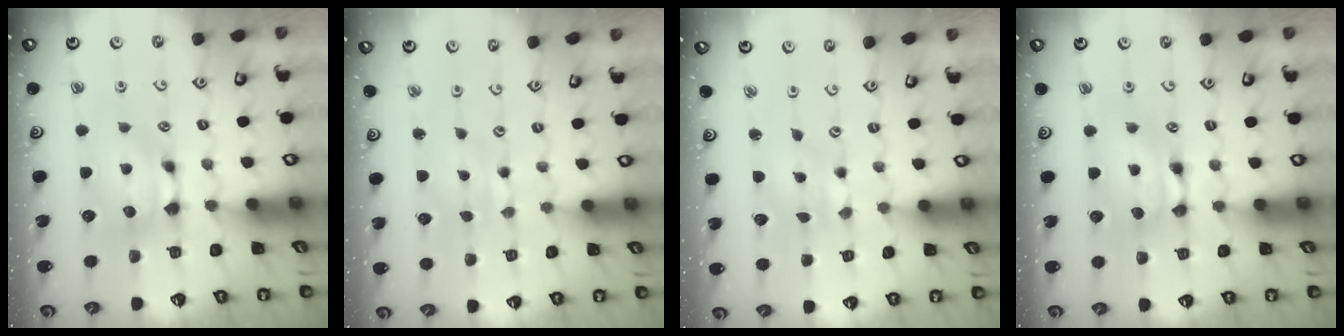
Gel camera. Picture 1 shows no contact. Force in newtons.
{"total": 2.7, "press": 2.6, "slide": 0.4}
{"total": 5.4, "press": 5.3, "slide": 0.7}
{"total": 1.5, "press": 1.5, "slide": 0.2}